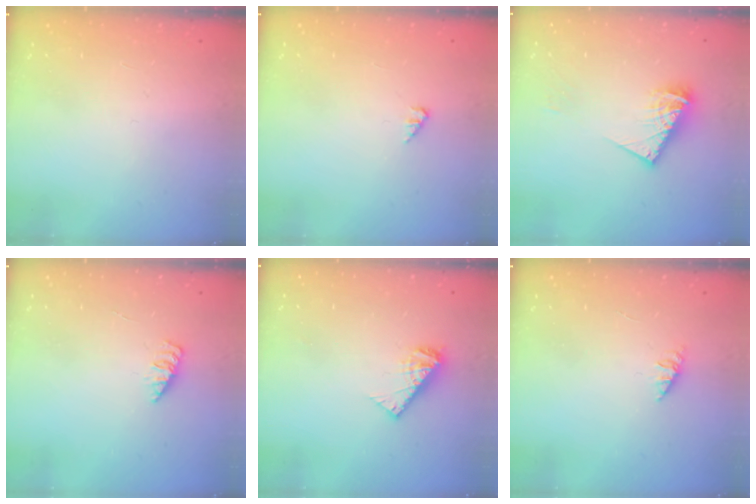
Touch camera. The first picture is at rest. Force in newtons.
{"total": 0.9, "press": 0.9, "slide": 0.2}
{"total": 10.4, "press": 10.4, "slide": 0.9}
{"total": 2.0, "press": 2.0, "slide": 0.4}
{"total": 7.8, "press": 7.7, "slide": 0.6}
{"total": 1.6, "press": 1.6, "slide": 0.4}